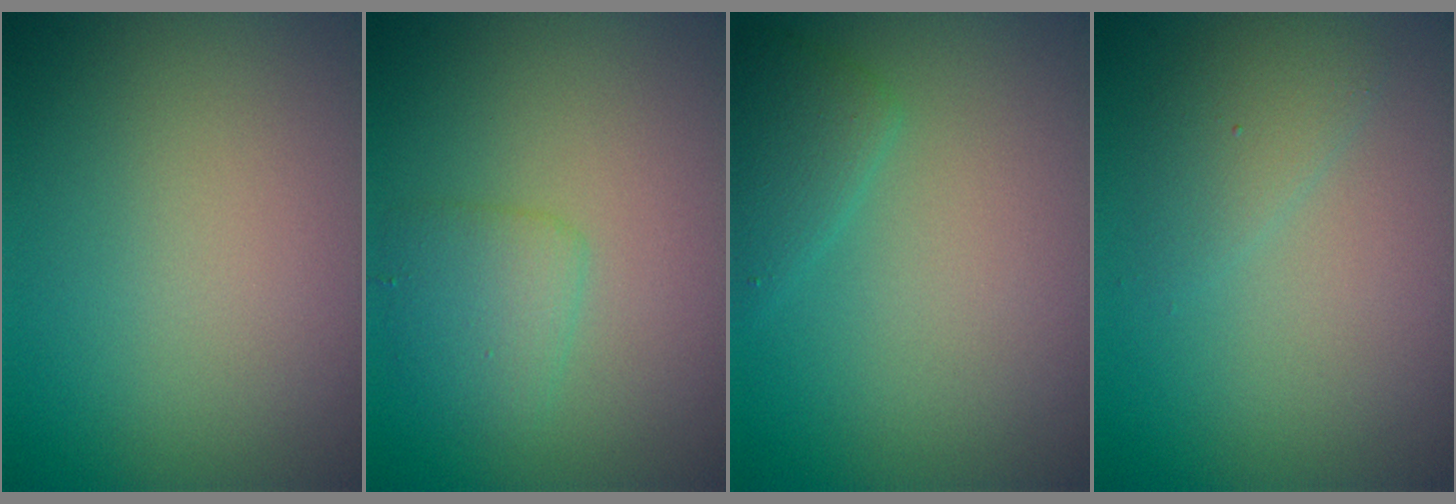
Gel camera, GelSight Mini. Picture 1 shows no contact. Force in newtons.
{"total": 2.2, "press": 2.2, "slide": 0.2}
{"total": 1.9, "press": 1.9, "slide": 0.1}
{"total": 1.7, "press": 1.7, "slide": 0.2}